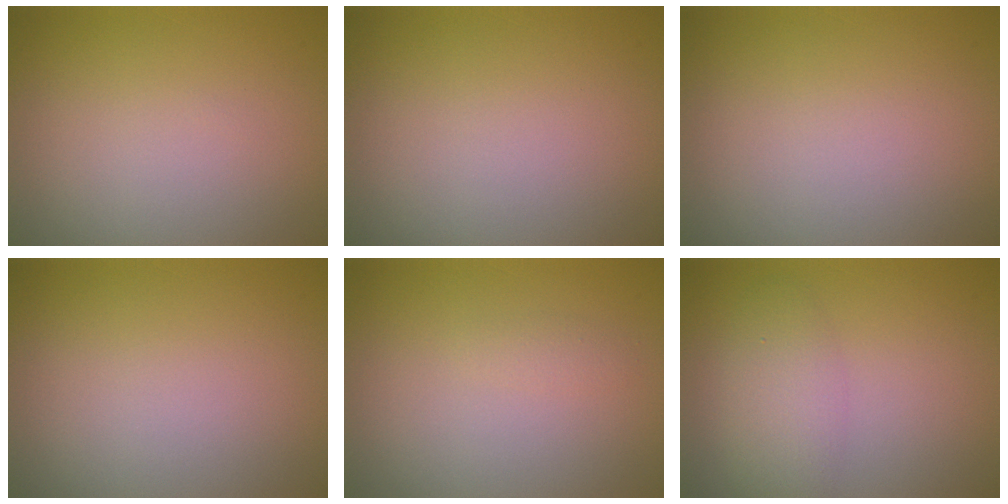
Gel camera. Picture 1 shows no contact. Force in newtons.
{"total": 0.0}
{"total": 0.0}
{"total": 0.0}
{"total": 0.6, "press": 0.6, "slide": 0.0}
{"total": 3.1, "press": 3.1, "slide": 0.1}